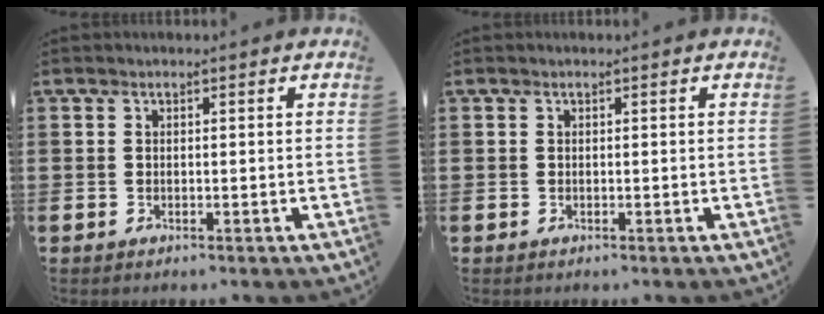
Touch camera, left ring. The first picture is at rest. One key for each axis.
{"total": 0.0}